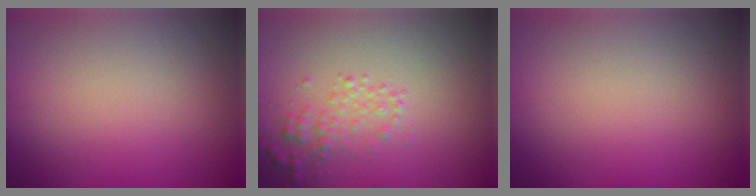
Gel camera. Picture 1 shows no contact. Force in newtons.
{"total": 2.1, "press": 2.1, "slide": 0.1}
{"total": 0.0}